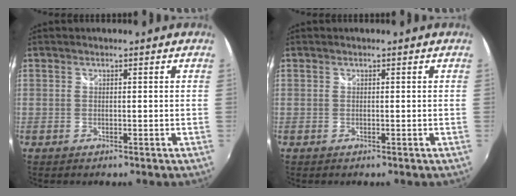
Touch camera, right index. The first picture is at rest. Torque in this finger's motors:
{"motor_torque": [-0.02, 0.02, 0.01, 0.00]}